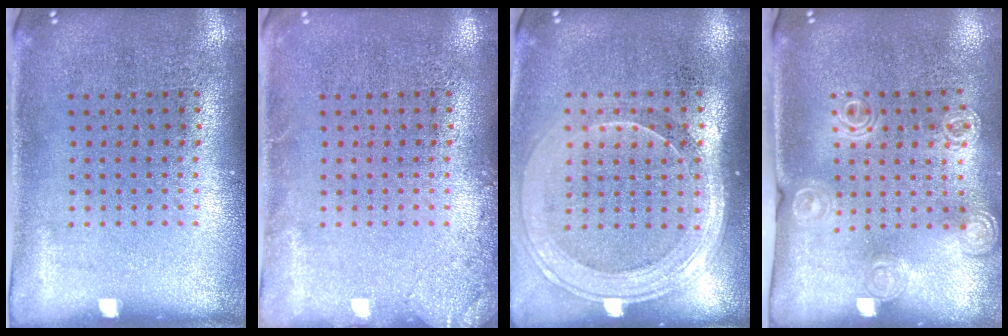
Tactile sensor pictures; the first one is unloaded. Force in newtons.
{"total": 1.3, "press": 1.3, "slide": 0.2}
{"total": 1.8, "press": 1.7, "slide": 0.8}
{"total": 1.3, "press": 1.3, "slide": 0.3}